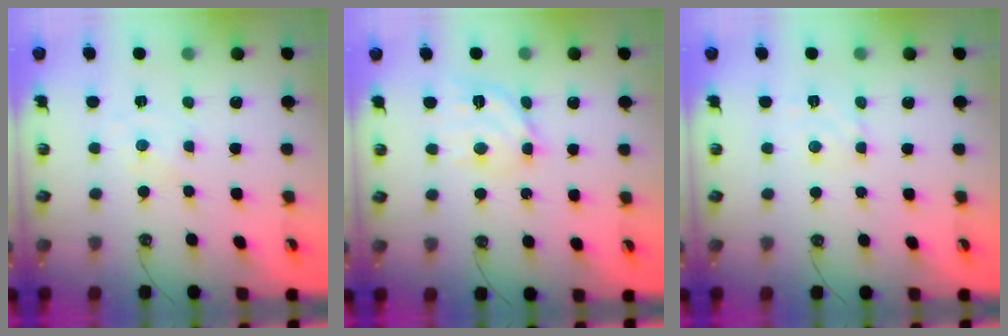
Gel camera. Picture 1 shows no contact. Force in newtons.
{"total": 12.6, "press": 12.6, "slide": 1.1}
{"total": 2.6, "press": 2.6, "slide": 0.4}